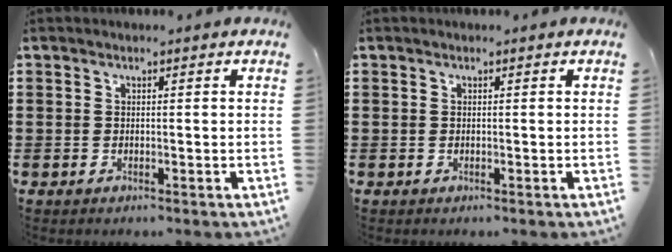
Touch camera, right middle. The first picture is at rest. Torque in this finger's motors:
{"motor_torque": [-0.05, -0.08, 0.00, 0.00]}